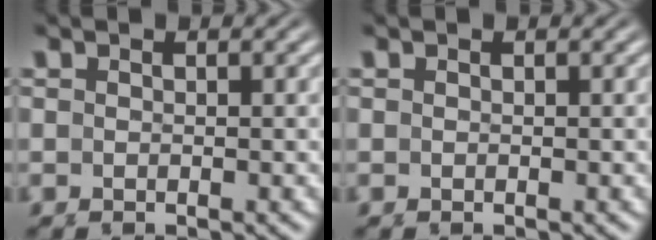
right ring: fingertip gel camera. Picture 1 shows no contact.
{"total": 0.0}